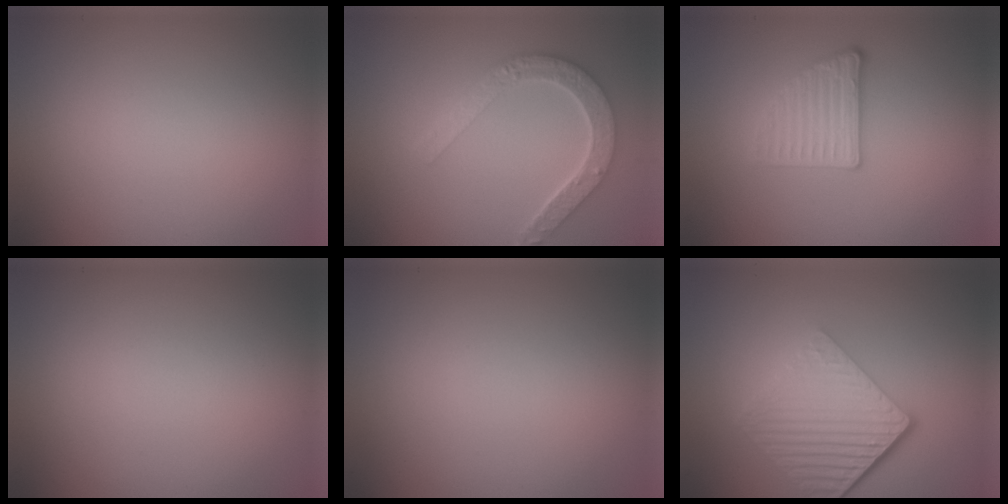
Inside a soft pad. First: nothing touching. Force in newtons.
{"total": 4.4, "press": 3.7, "slide": 2.5}
{"total": 2.8, "press": 2.7, "slide": 0.9}
{"total": 0.0}
{"total": 0.0}
{"total": 6.4, "press": 4.3, "slide": 4.8}